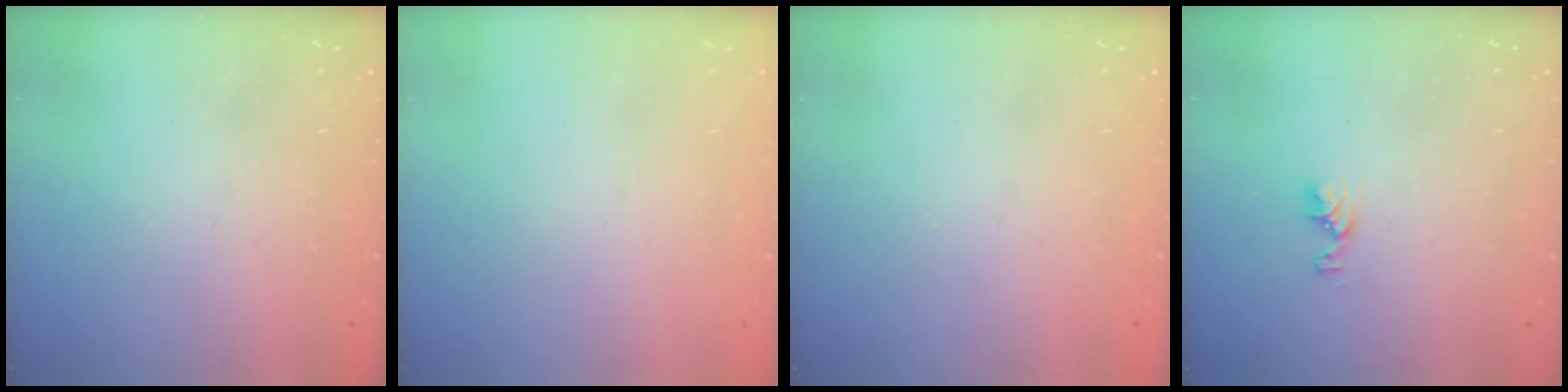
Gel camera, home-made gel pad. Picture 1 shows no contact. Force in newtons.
{"total": 0.0}
{"total": 0.0}
{"total": 5.2, "press": 5.2, "slide": 0.4}